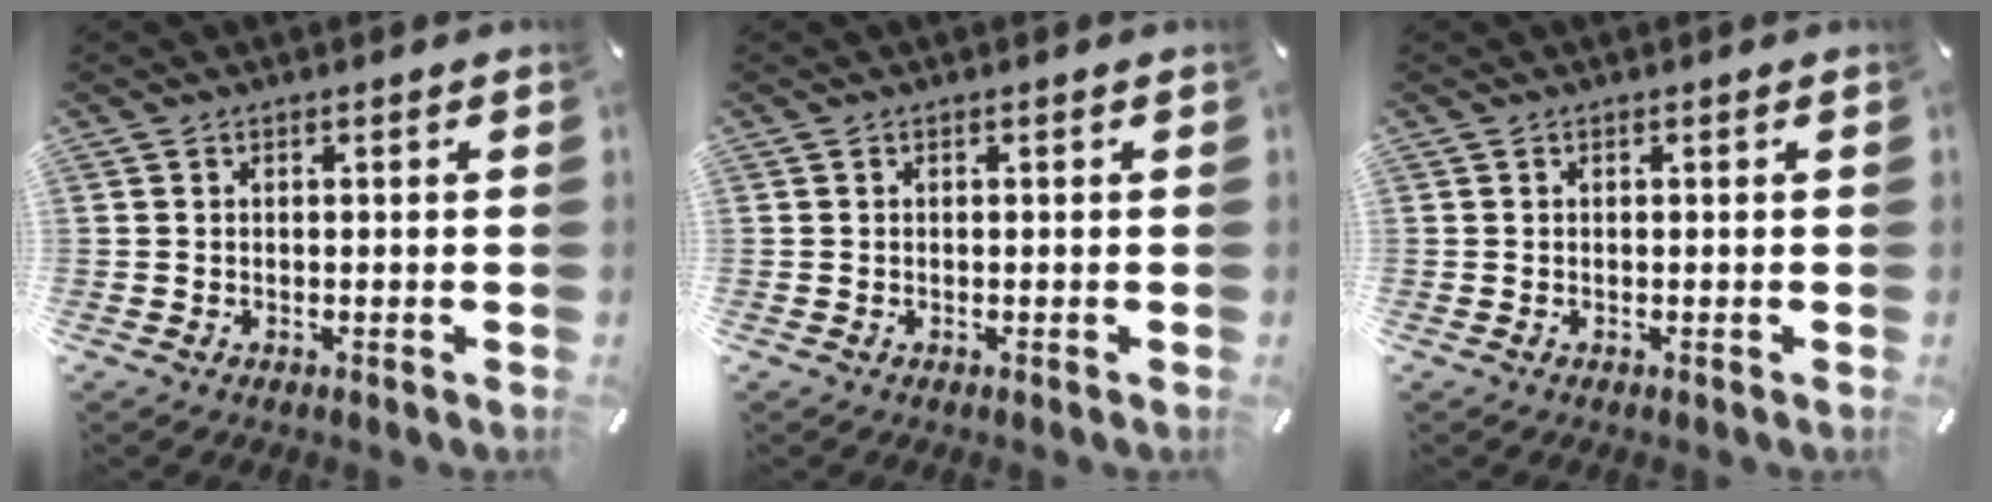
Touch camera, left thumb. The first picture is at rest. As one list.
[{"total": 0.0}, {"total": 0.0}]